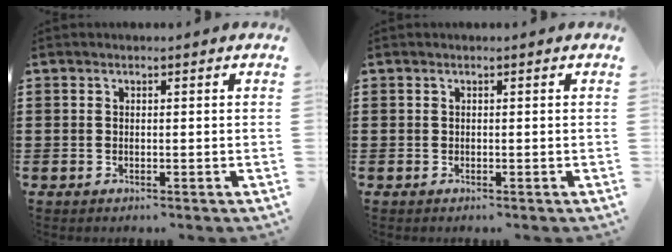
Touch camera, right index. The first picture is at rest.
{"total": 0.0}